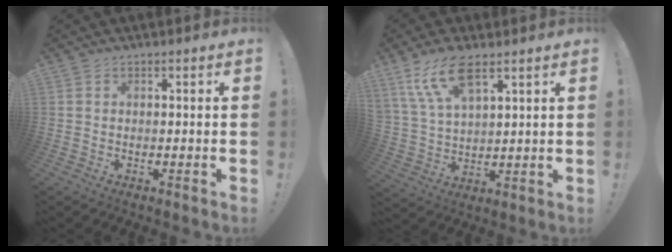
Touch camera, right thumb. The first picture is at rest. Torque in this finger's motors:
{"motor_torque": [-0.40, 0.79, 0.30, 0.14, 0.33]}